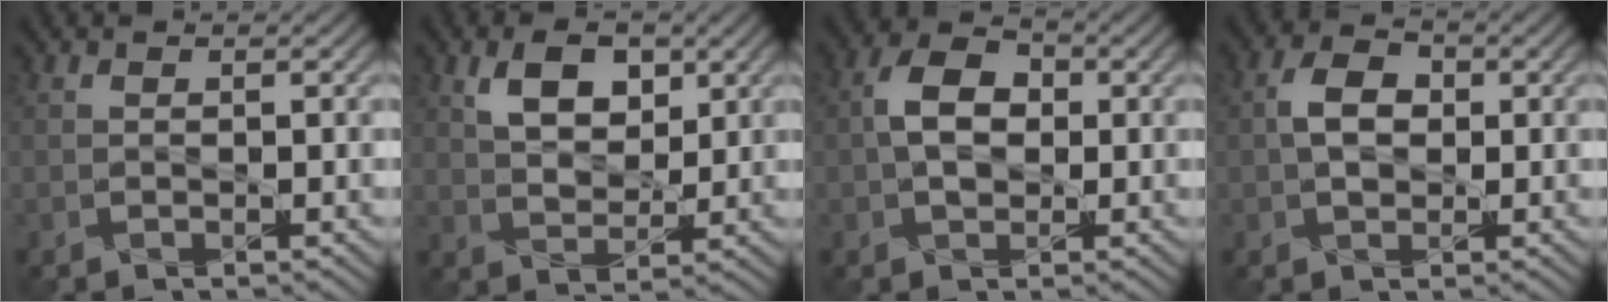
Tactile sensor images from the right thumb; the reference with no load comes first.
{"total": 5.6, "force": [2.7, 3.4, 3.6], "torque": [-0.067, -0.001, 0.048]}
{"total": 5.1, "force": [0.1, 3.6, 3.6], "torque": [-0.070, 0.007, -0.003]}
{"total": 3.8, "force": [0.2, 2.8, 2.6], "torque": [-0.053, 0.003, -0.002]}